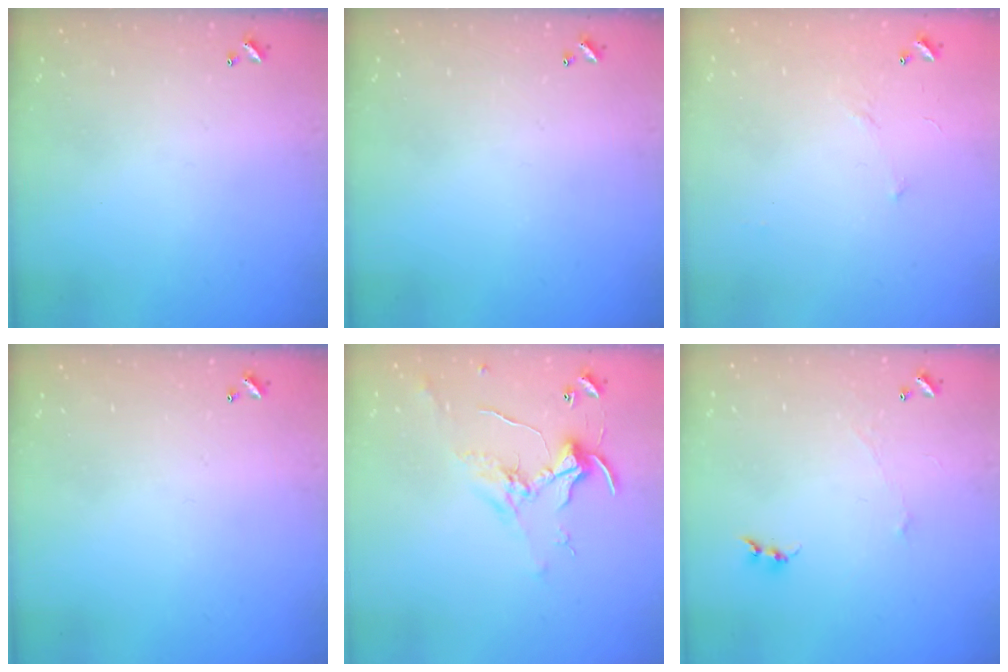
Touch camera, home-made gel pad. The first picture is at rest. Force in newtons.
{"total": 0.0}
{"total": 6.8, "press": 6.8, "slide": 0.8}
{"total": 0.0}
{"total": 1.6, "press": 1.5, "slide": 0.5}
{"total": 0.0}